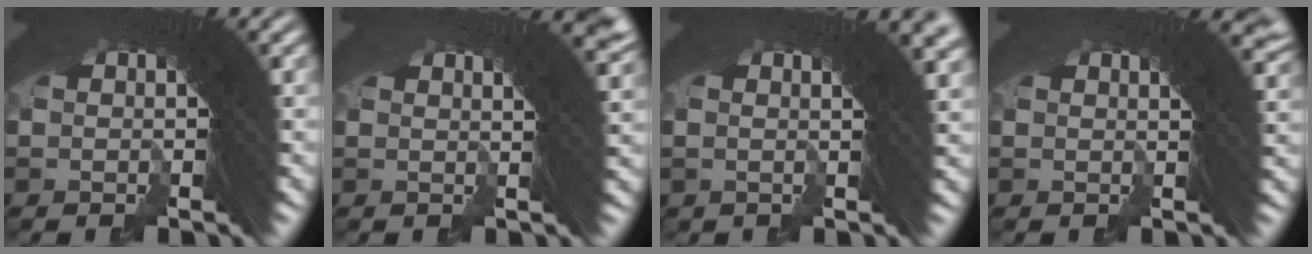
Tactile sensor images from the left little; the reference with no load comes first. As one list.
[{"total": 7.1, "force": [3.6, 1.7, 5.9], "torque": [-0.042, 0.033, 0.039]}, {"total": 5.0, "force": [2.5, 0.8, 4.2], "torque": [-0.034, 0.023, 0.030]}, {"total": 4.8, "force": [2.2, 1.2, 4.1], "torque": [-0.024, 0.022, 0.020]}]